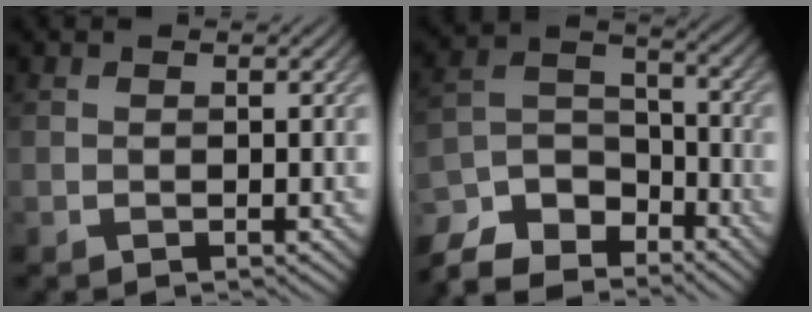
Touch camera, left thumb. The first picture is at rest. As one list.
[{"total": 10.4, "force": [-8.6, 4.5, 3.8], "torque": [-0.107, -0.008, -0.163]}]